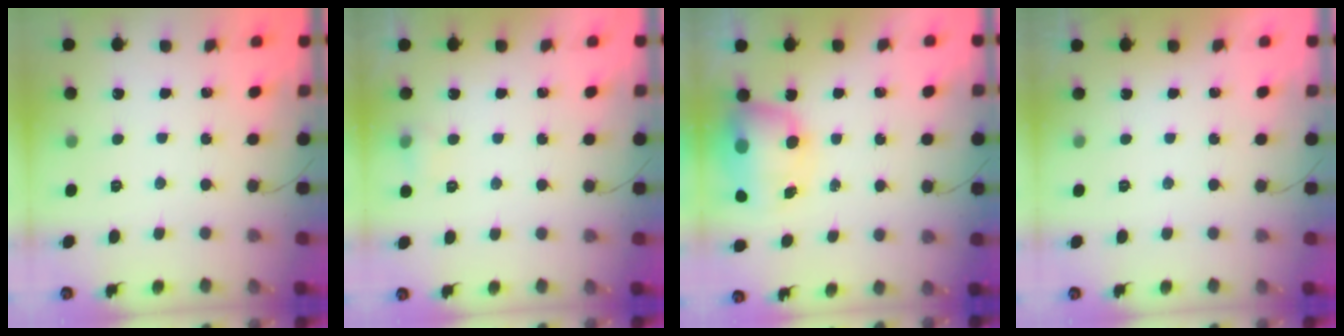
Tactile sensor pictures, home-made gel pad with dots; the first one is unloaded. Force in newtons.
{"total": 3.7, "press": 3.6, "slide": 0.9}
{"total": 10.6, "press": 10.3, "slide": 2.7}
{"total": 0.0}